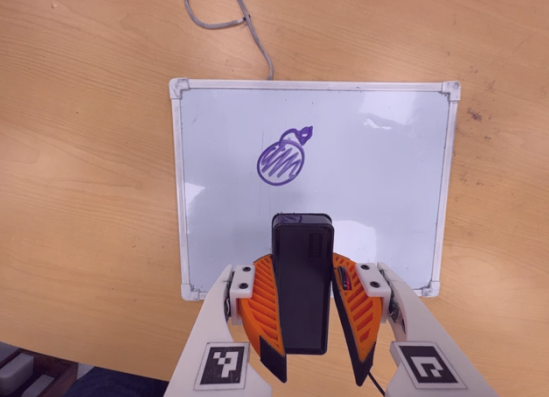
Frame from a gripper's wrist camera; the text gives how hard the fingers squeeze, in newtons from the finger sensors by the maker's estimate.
{"total": 9.9, "left": 8.1, "right": 11.7}